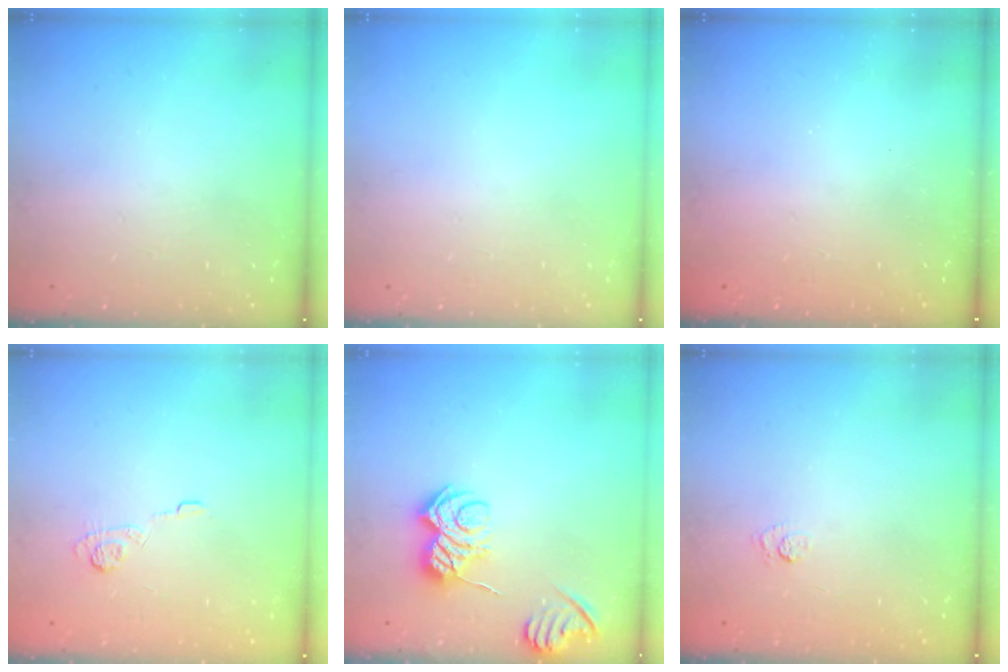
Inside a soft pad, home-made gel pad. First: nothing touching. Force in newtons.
{"total": 0.0}
{"total": 2.3, "press": 2.2, "slide": 0.7}
{"total": 4.5, "press": 4.2, "slide": 1.6}
{"total": 8.0, "press": 8.0, "slide": 0.7}
{"total": 5.6, "press": 5.4, "slide": 1.4}